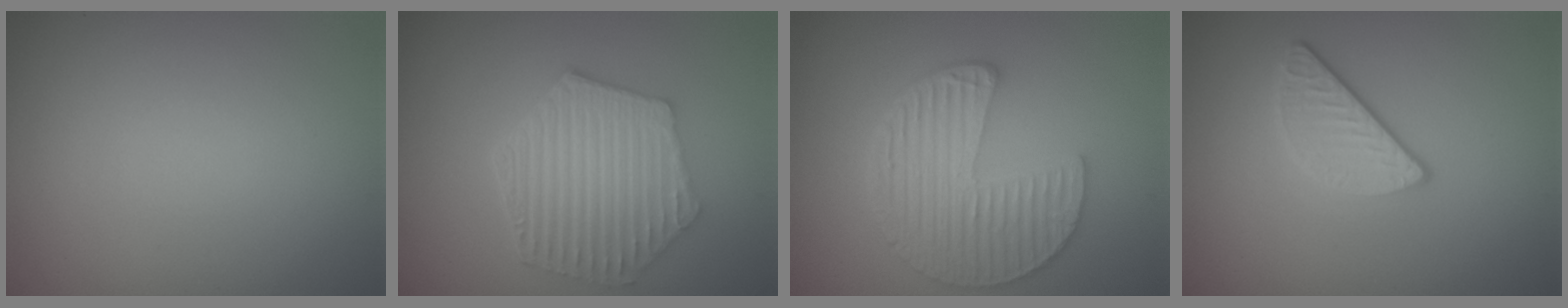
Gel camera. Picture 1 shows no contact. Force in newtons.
{"total": 6.5, "press": 4.9, "slide": 4.3}
{"total": 6.3, "press": 4.8, "slide": 4.1}
{"total": 2.7, "press": 2.3, "slide": 1.3}